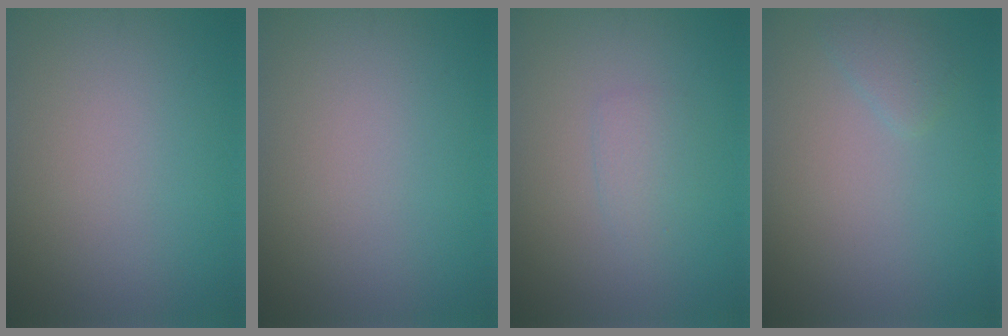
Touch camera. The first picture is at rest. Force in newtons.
{"total": 0.0}
{"total": 1.4, "press": 1.4, "slide": 0.1}
{"total": 1.3, "press": 1.2, "slide": 0.2}